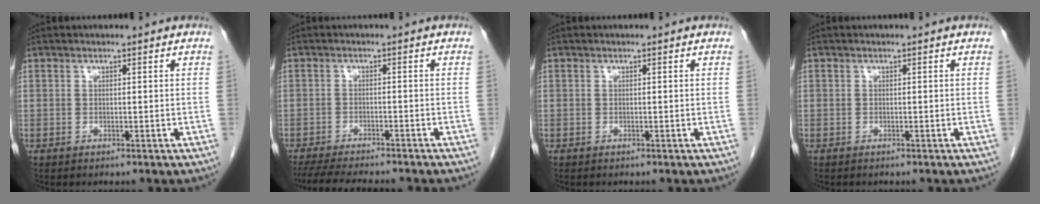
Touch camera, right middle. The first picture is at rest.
{"total": 12.4, "force": [-11.0, 1.5, 5.5], "torque": [-0.082, -0.019, -0.155]}
{"total": 0.0}
{"total": 0.5, "force": [-0.4, 0.3, -0.1], "torque": [-0.001, 0.002, -0.008]}